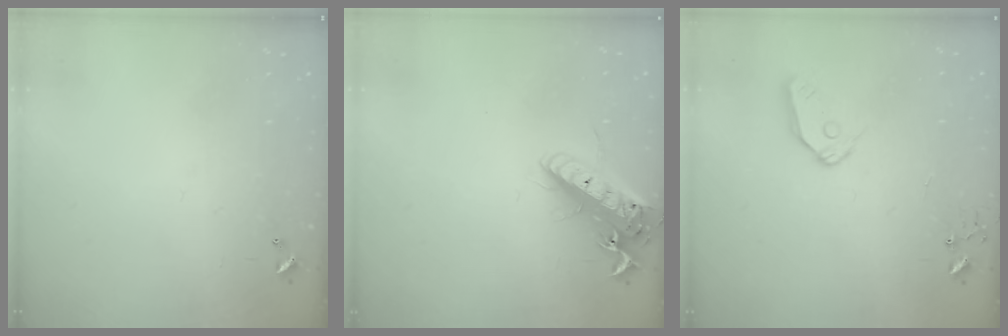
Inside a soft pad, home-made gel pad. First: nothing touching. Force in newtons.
{"total": 16.4, "press": 16.0, "slide": 3.4}
{"total": 8.9, "press": 8.9, "slide": 1.0}